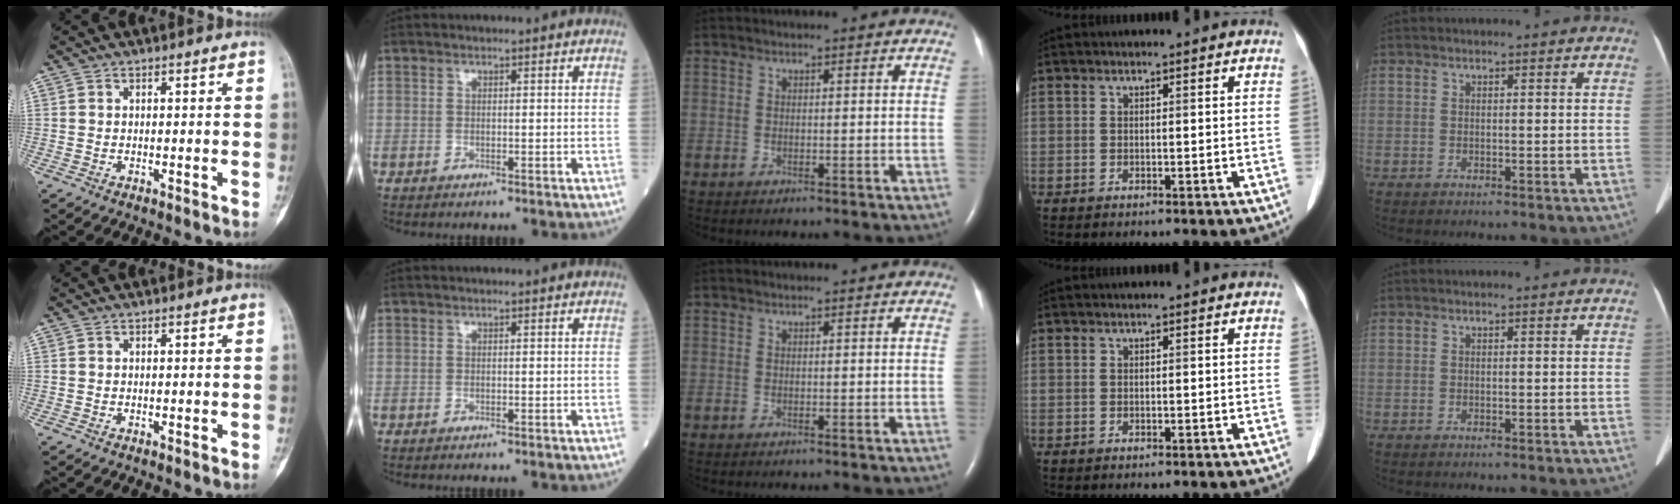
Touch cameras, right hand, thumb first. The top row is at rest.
{}